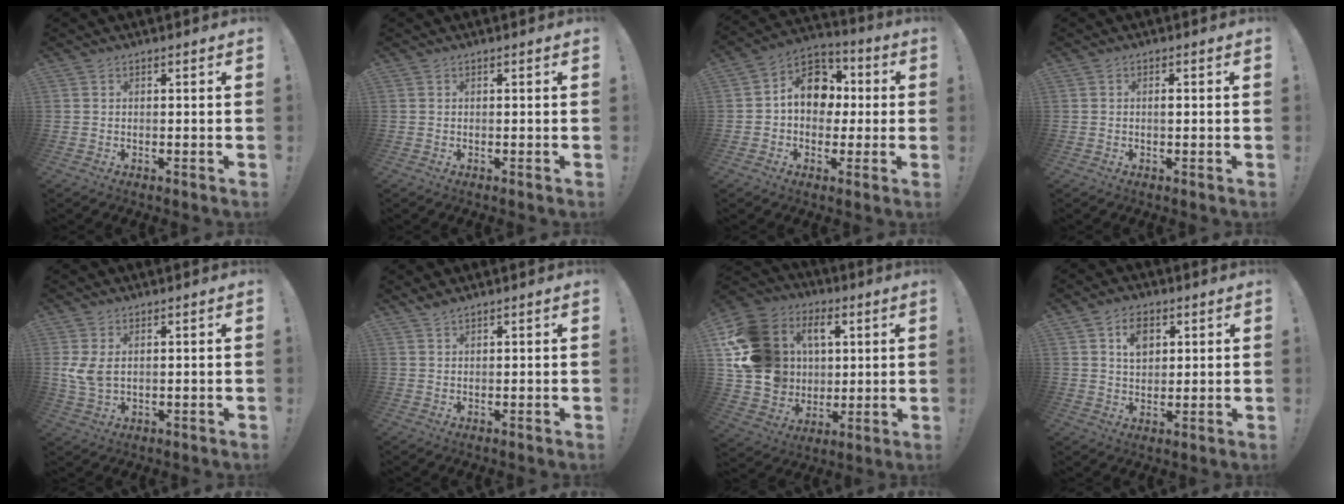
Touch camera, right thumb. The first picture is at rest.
{"total": 0.0}
{"total": 13.6, "force": [2.0, 10.6, 8.2], "torque": [-0.115, 0.013, 0.046]}
{"total": 0.9, "force": [-0.2, 0.1, 0.9], "torque": [-0.013, 0.001, -0.006]}
{"total": 5.9, "force": [1.9, 3.2, 4.5], "torque": [-0.087, -0.014, 0.033]}
{"total": 1.5, "force": [1.3, 0.2, 0.8], "torque": [-0.019, -0.001, 0.025]}
{"total": 20.4, "force": [5.4, 17.5, 8.9], "torque": [-0.165, -0.011, 0.132]}
{"total": 7.5, "force": [3.0, 5.3, 4.4], "torque": [-0.060, -0.003, 0.053]}